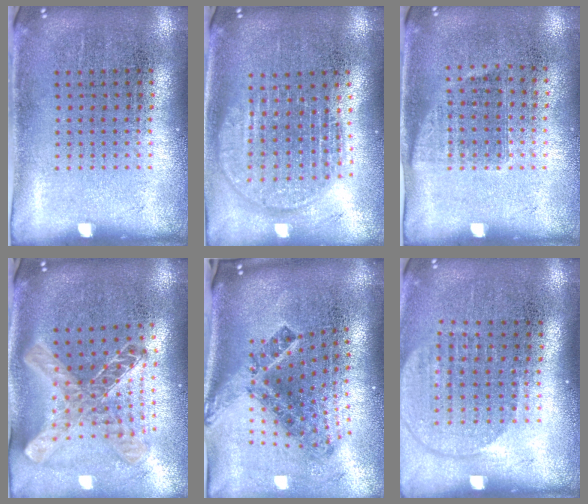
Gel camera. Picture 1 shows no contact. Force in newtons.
{"total": 1.8, "press": 1.5, "slide": 0.9}
{"total": 0.8, "press": 0.7, "slide": 0.4}
{"total": 1.6, "press": 1.4, "slide": 0.8}
{"total": 2.5, "press": 1.5, "slide": 2.0}
{"total": 1.6, "press": 1.4, "slide": 0.9}